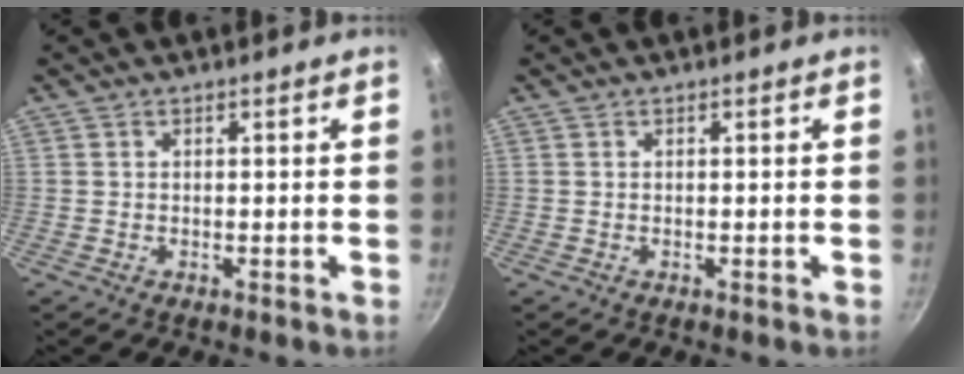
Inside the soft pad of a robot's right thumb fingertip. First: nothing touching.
{"total": 0.0}